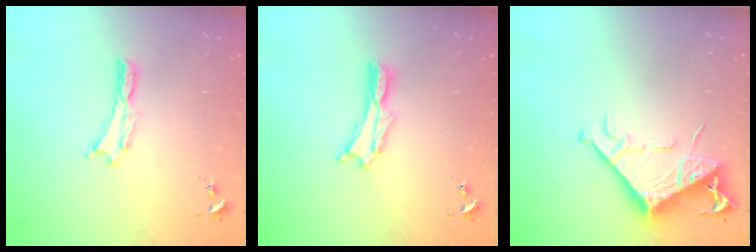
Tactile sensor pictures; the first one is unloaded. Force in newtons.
{"total": 1.1, "press": 1.1, "slide": 0.2}
{"total": 8.9, "press": 8.8, "slide": 1.1}